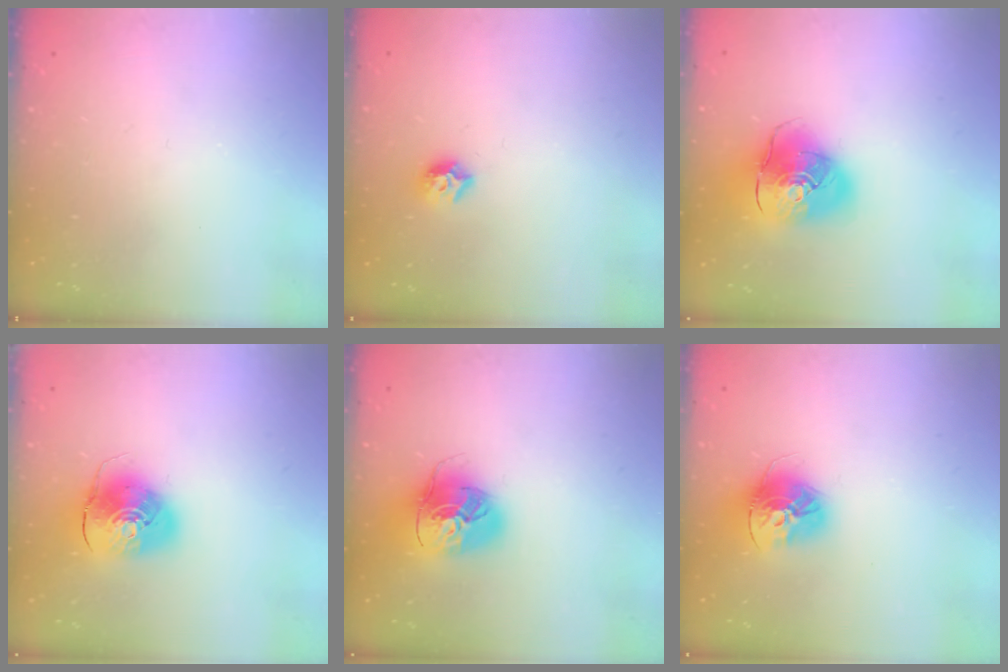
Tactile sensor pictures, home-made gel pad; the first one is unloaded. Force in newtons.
{"total": 7.5, "press": 7.5, "slide": 0.6}
{"total": 17.0, "press": 16.8, "slide": 2.6}
{"total": 10.1, "press": 10.0, "slide": 1.6}
{"total": 16.2, "press": 16.1, "slide": 2.0}
{"total": 15.1, "press": 15.0, "slide": 1.5}